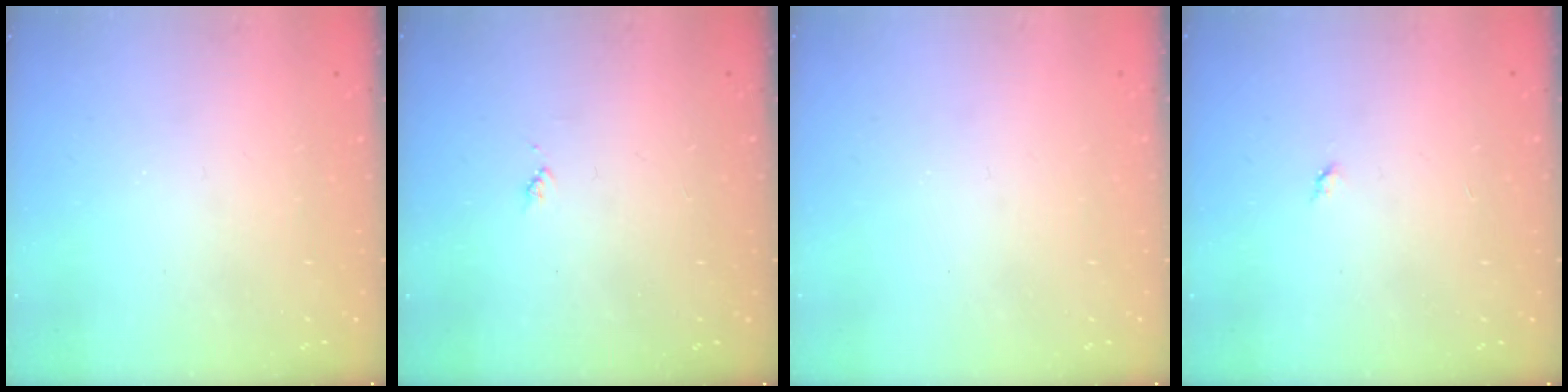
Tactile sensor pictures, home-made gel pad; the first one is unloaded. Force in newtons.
{"total": 3.6, "press": 3.6, "slide": 0.5}
{"total": 0.7, "press": 0.7, "slide": 0.1}
{"total": 2.8, "press": 2.8, "slide": 0.4}